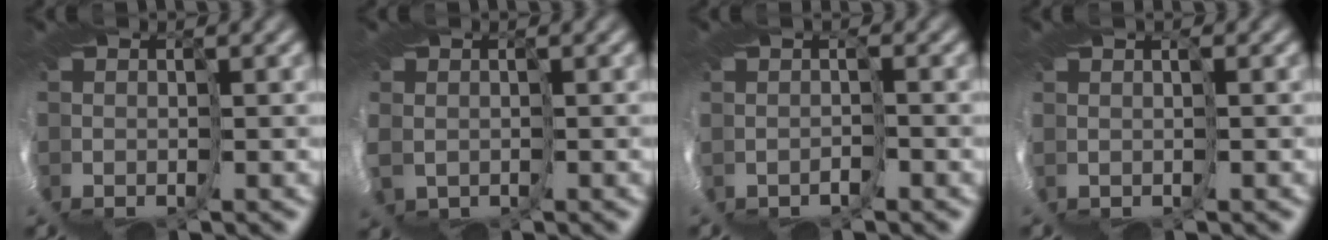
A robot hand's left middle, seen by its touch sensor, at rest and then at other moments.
{"total": 3.1, "force": [0.0, 3.0, 0.9], "torque": [-0.054, -0.009, -0.002]}
{"total": 2.3, "force": [-1.4, -1.7, -0.7], "torque": [0.022, -0.009, 0.010]}
{"total": 0.8, "force": [0.3, -0.7, 0.1], "torque": [0.004, -0.001, 0.018]}